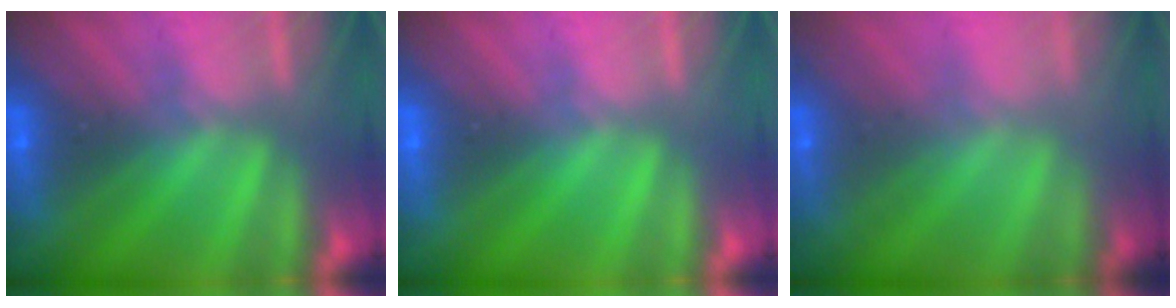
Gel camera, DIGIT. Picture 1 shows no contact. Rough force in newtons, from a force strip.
{"total": 0.0}
{"total": 1.7}